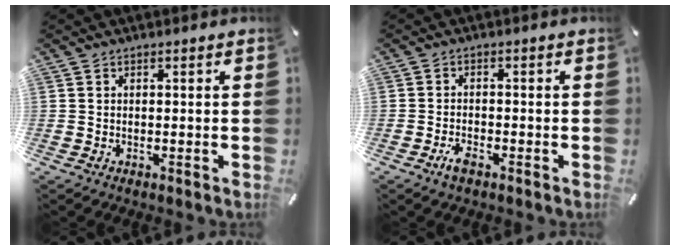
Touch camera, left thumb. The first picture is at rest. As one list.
[{"total": 2.8, "force": [-1.7, 1.2, 1.8], "torque": [-0.045, 0.002, -0.036]}]